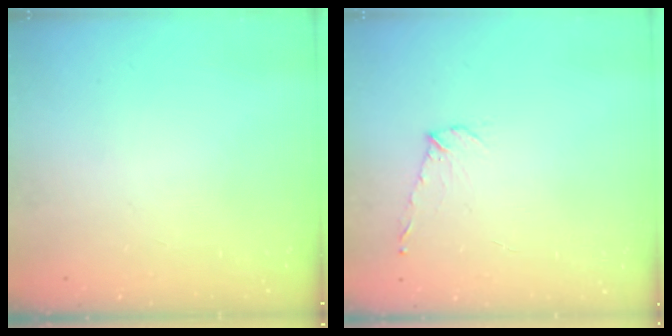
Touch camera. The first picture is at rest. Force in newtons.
{"total": 6.6, "press": 6.6, "slide": 0.6}